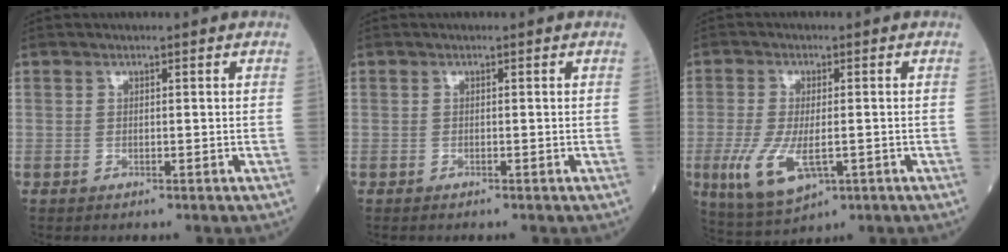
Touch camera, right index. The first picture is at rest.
{"total": 0.0}
{"total": 8.8, "force": [-2.5, 3.4, 7.7], "torque": [-0.158, -0.022, -0.033]}